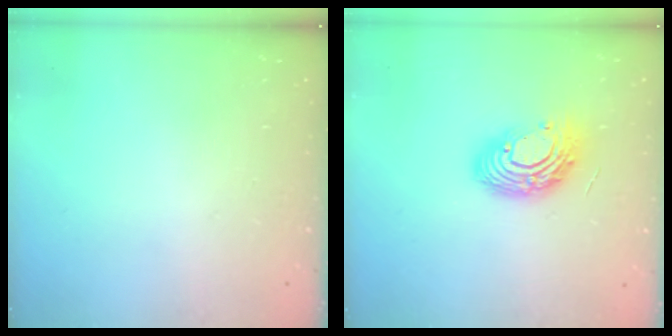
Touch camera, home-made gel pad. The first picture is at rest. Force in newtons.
{"total": 12.1, "press": 12.0, "slide": 1.0}